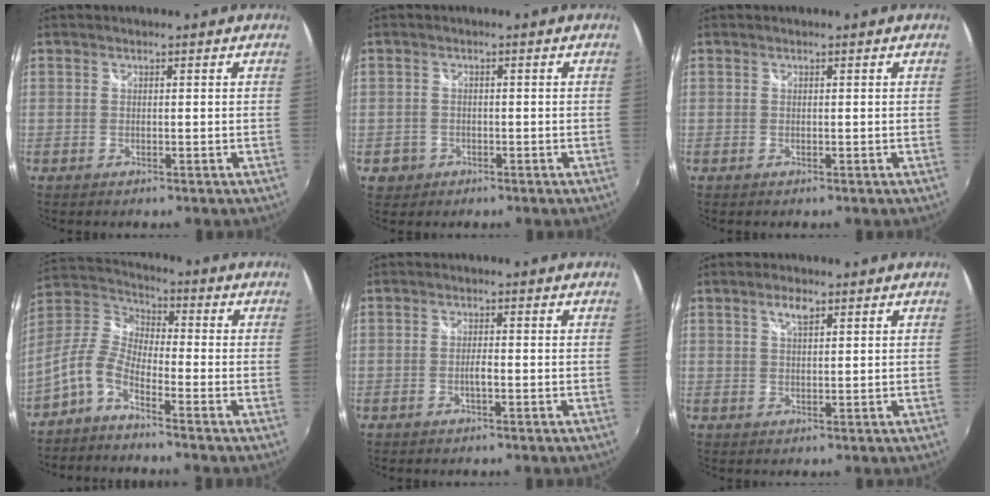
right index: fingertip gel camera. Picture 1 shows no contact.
{"total": 2.9, "force": [-1.1, 2.7, 0.3], "torque": [-0.014, 0.002, -0.015]}
{"total": 0.0}
{"total": 7.5, "force": [-4.5, 3.1, 5.1], "torque": [-0.115, 0.011, -0.100]}
{"total": 1.6, "force": [-0.6, 0.2, 1.4], "torque": [-0.029, 0.001, -0.012]}
{"total": 2.7, "force": [1.6, 0.9, 2.0], "torque": [-0.033, 0.004, 0.027]}